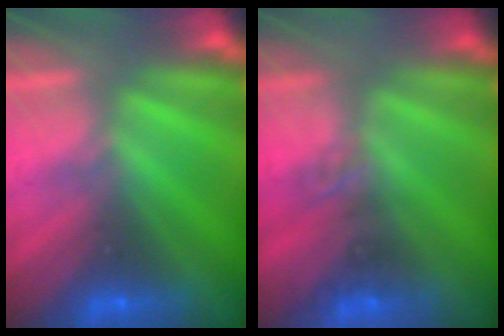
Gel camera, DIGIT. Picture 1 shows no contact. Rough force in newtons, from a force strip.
{"total": 1.6}